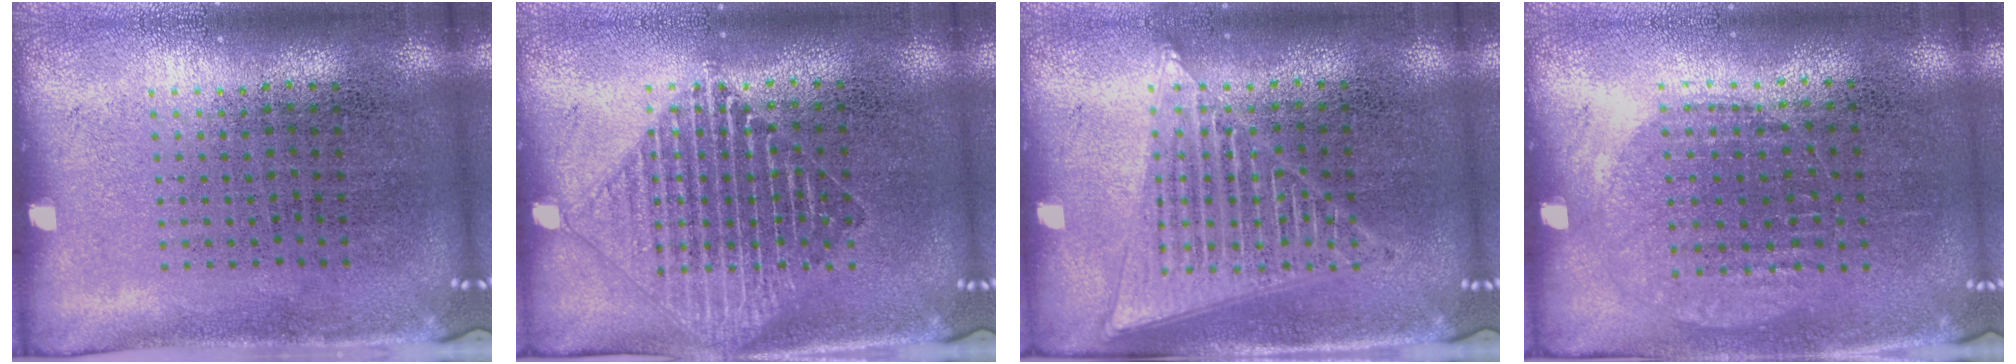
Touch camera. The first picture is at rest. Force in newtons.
{"total": 1.5, "press": 1.5, "slide": 0.3}
{"total": 1.5, "press": 1.5, "slide": 0.1}
{"total": 1.0, "press": 0.9, "slide": 0.4}